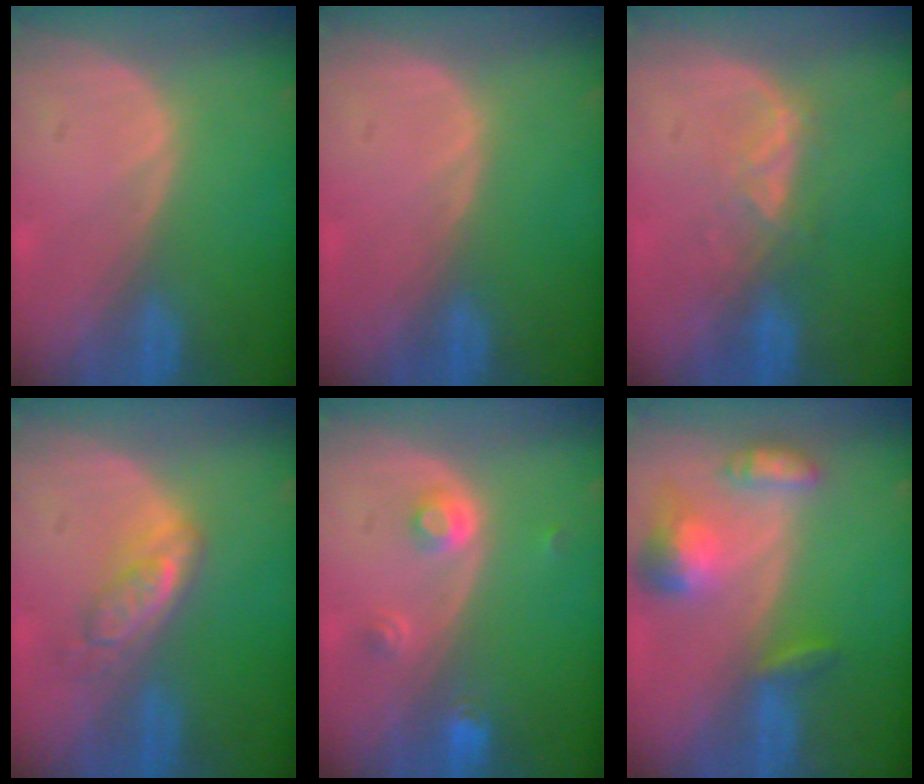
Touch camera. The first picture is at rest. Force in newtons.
{"total": 0.0}
{"total": 3.4, "press": 3.3, "slide": 0.6}
{"total": 5.0, "press": 4.6, "slide": 2.0}
{"total": 3.1, "press": 2.8, "slide": 1.2}
{"total": 7.0, "press": 6.6, "slide": 2.5}